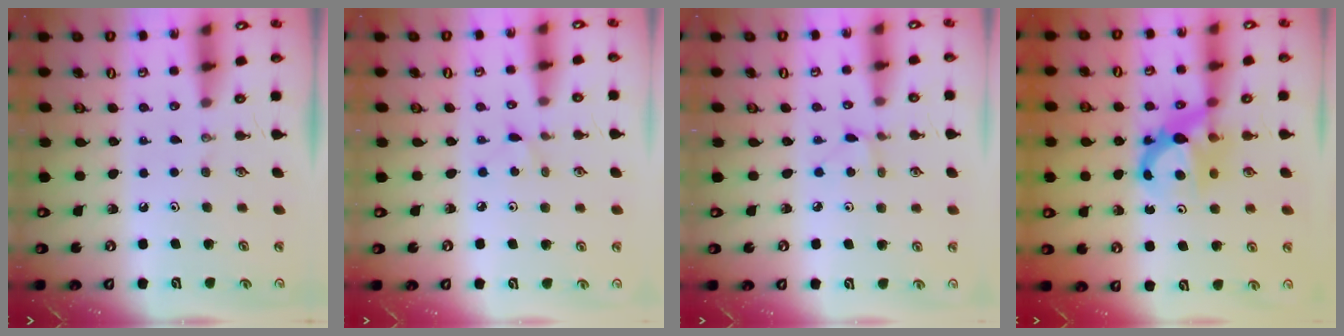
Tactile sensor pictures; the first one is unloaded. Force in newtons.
{"total": 2.6, "press": 2.6, "slide": 0.2}
{"total": 1.5, "press": 1.5, "slide": 0.2}
{"total": 7.1, "press": 7.1, "slide": 0.3}